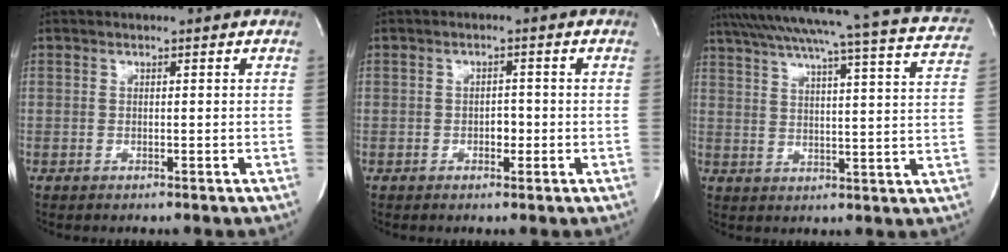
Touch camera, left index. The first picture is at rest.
{"total": 1.7, "force": [-0.6, 1.1, 1.2], "torque": [-0.016, 0.004, -0.008]}
{"total": 27.4, "force": [23.3, 1.5, 14.3], "torque": [-0.225, -0.015, 0.285]}